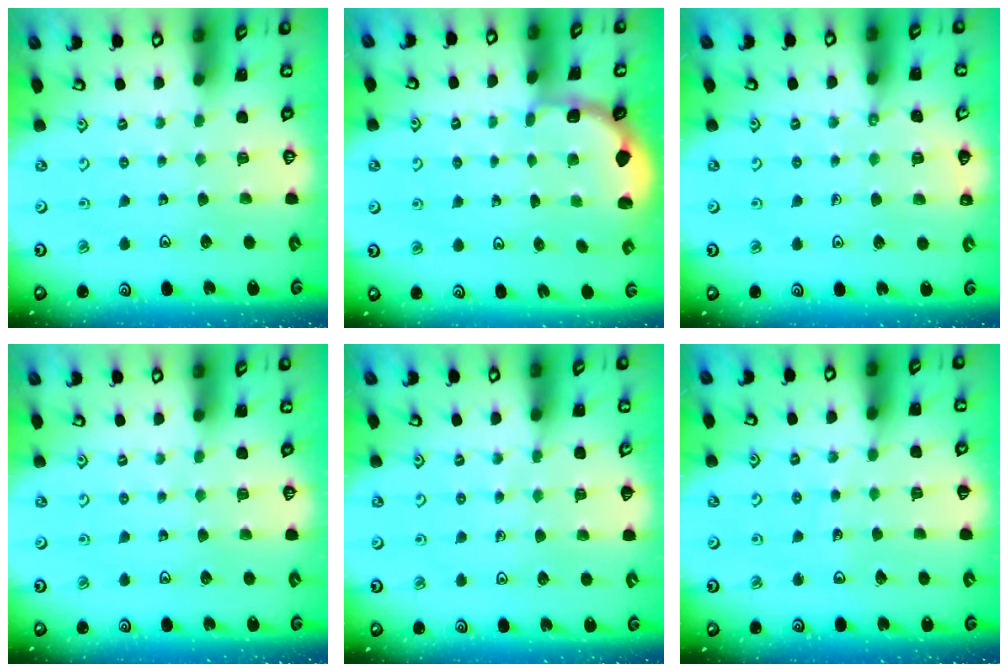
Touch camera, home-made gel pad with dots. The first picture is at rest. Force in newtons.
{"total": 1.9, "press": 1.7, "slide": 0.8}
{"total": 5.8, "press": 5.6, "slide": 1.6}
{"total": 0.0}
{"total": 4.4, "press": 4.1, "slide": 1.3}
{"total": 2.2, "press": 2.2, "slide": 0.2}